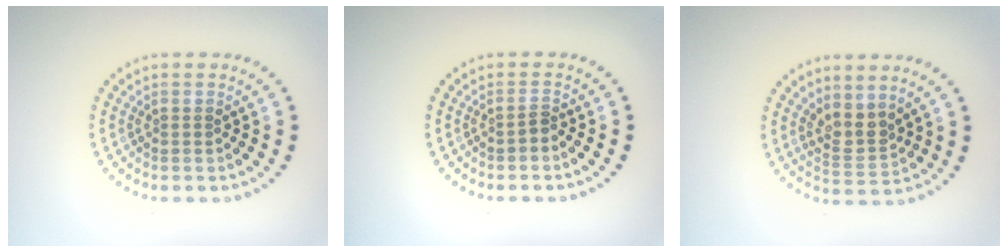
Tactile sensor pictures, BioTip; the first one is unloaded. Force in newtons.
{"total": 0.6, "press": 0.4, "slide": 0.5}
{"total": 2.5, "press": 2.0, "slide": 1.5}